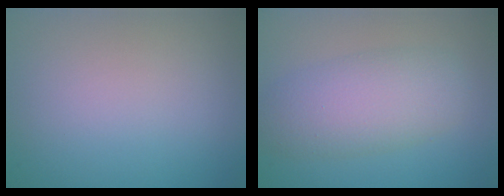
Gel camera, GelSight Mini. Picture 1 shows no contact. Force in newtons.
{"total": 5.3, "press": 5.3, "slide": 0.0}